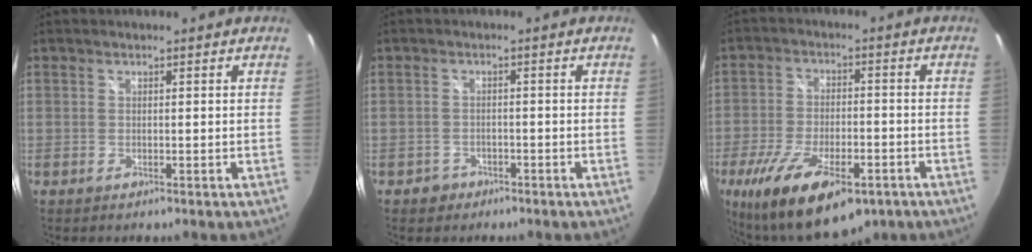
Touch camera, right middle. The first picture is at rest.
{"total": 2.7, "force": [-1.7, 2.1, 0.3], "torque": [-0.014, 0.003, -0.025]}
{"total": 19.1, "force": [-10.8, 7.8, 13.7], "torque": [-0.274, -0.047, -0.169]}